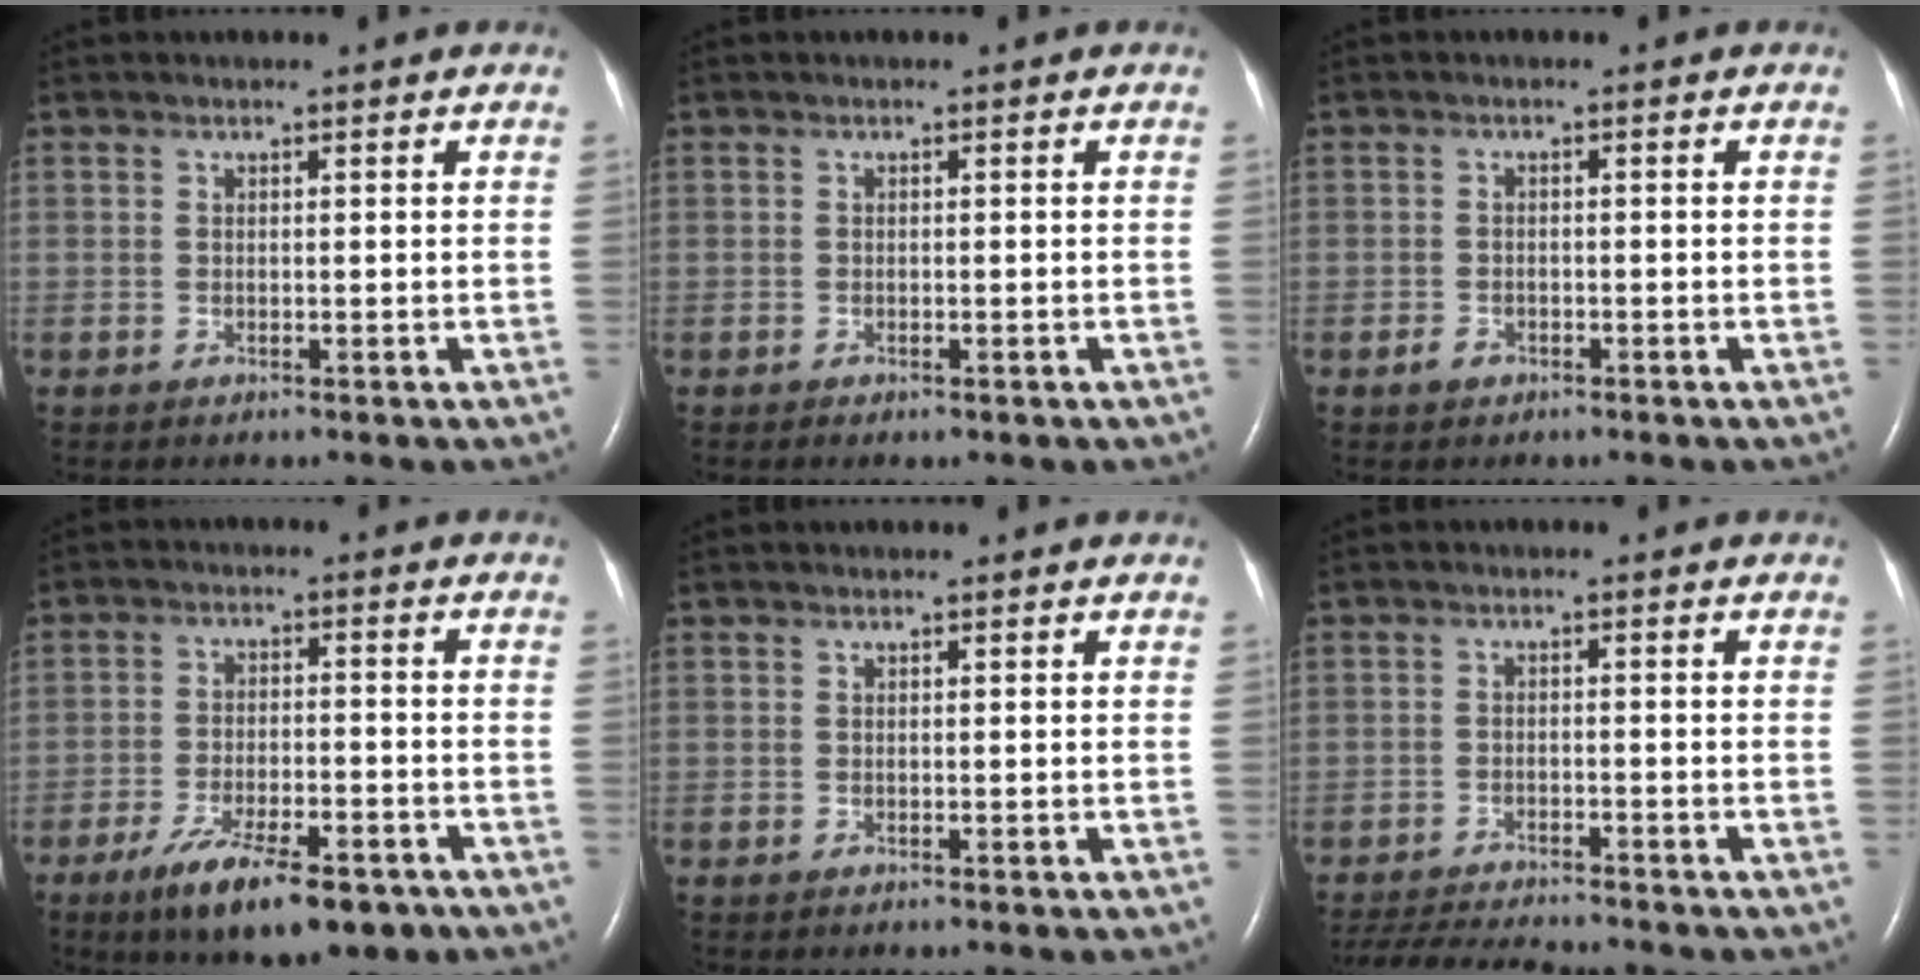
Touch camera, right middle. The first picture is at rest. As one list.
[{"total": 1.1, "force": [-0.7, 0.5, 0.7], "torque": [-0.011, -0.001, -0.003]}, {"total": 1.5, "force": [-1.0, 1.0, 0.5], "torque": [-0.014, 0.002, -0.016]}, {"total": 11.7, "force": [-7.7, 3.8, 8.0], "torque": [-0.132, -0.012, -0.120]}, {"total": 0.0}, {"total": 8.5, "force": [-8.0, 0.3, 2.6], "torque": [-0.047, -0.011, -0.132]}]